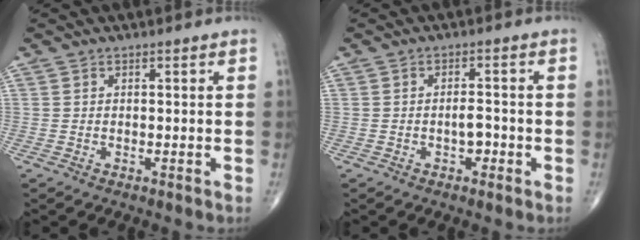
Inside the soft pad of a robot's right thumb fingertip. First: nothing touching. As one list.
[{"total": 2.6, "force": [-0.9, 1.4, 2.0], "torque": [-0.020, 0.008, -0.016]}]